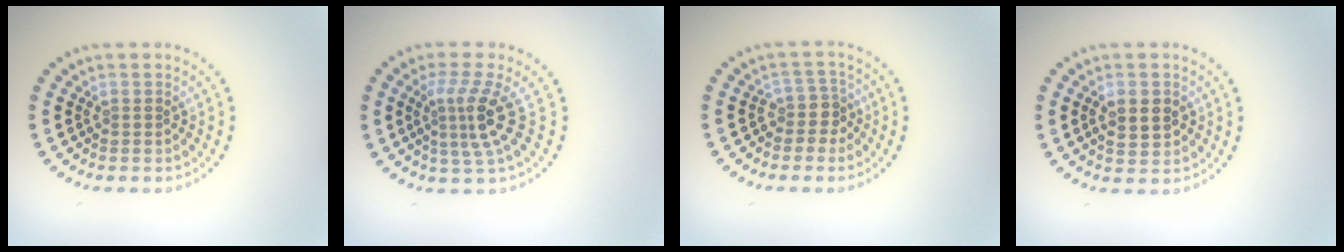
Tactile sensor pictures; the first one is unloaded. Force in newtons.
{"total": 3.7, "press": 2.6, "slide": 2.6}
{"total": 2.3, "press": 1.7, "slide": 1.5}
{"total": 2.8, "press": 2.8, "slide": 0.2}